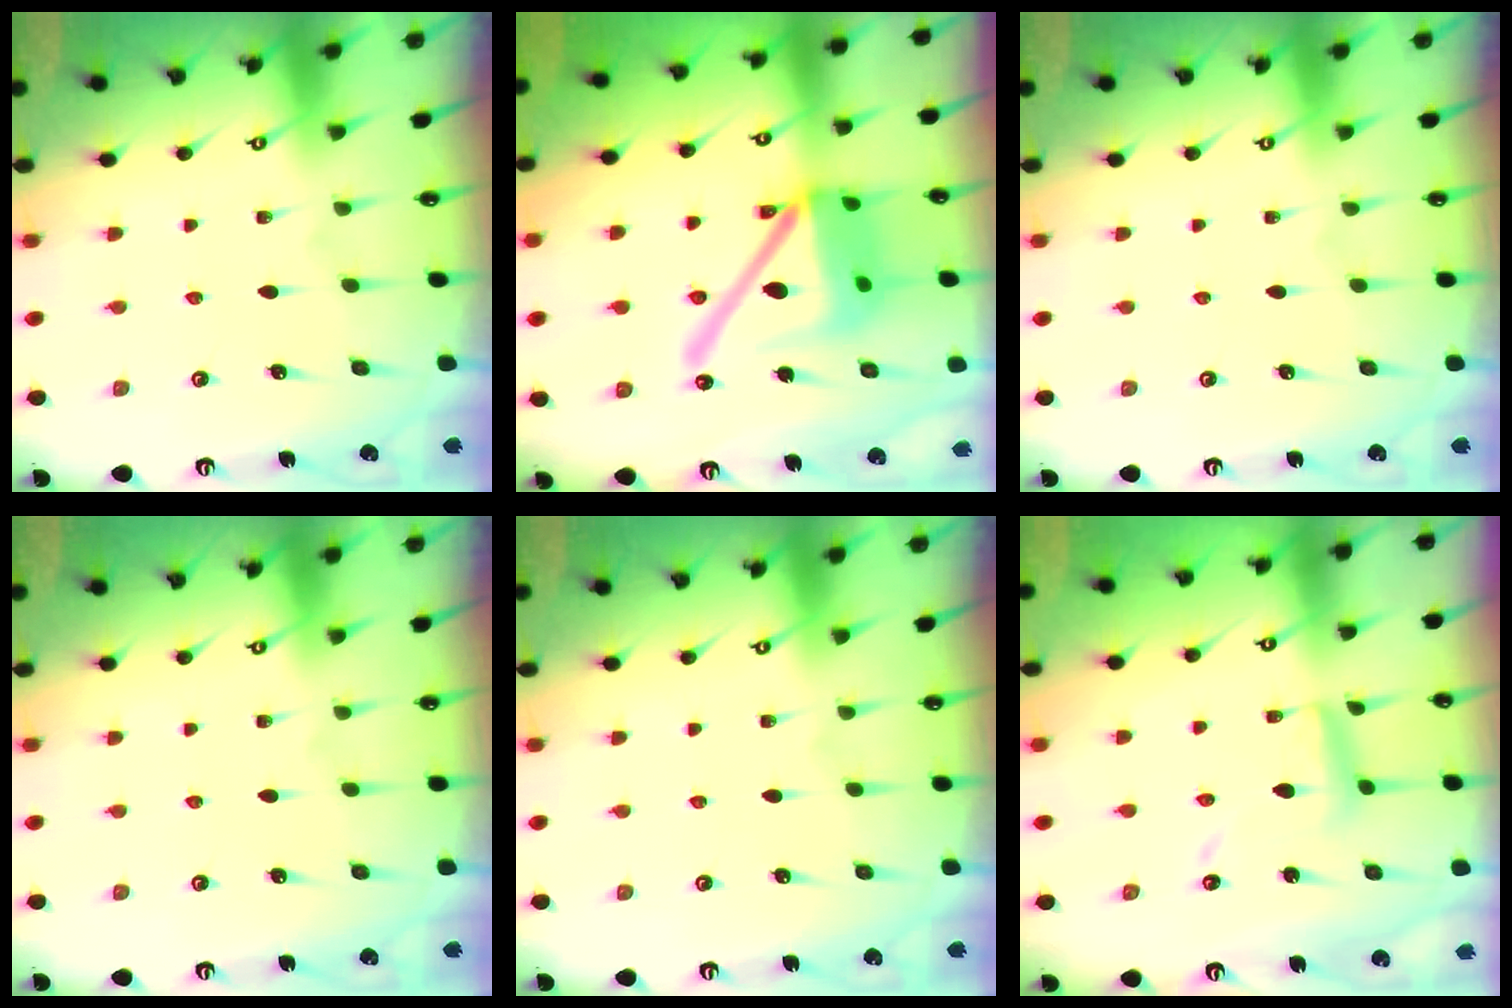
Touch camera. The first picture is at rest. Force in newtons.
{"total": 19.7, "press": 19.5, "slide": 2.7}
{"total": 0.0}
{"total": 0.0}
{"total": 0.0}
{"total": 9.6, "press": 9.5, "slide": 0.8}